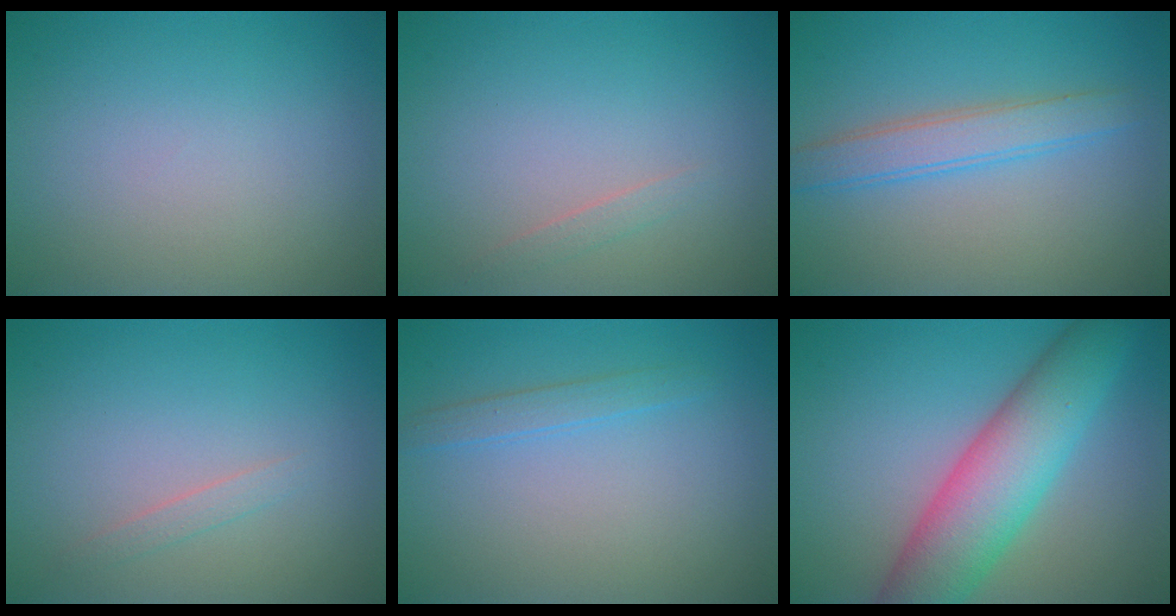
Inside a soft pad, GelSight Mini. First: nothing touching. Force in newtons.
{"total": 0.8, "press": 0.8, "slide": 0.0}
{"total": 3.1, "press": 3.1, "slide": 0.0}
{"total": 0.8, "press": 0.8, "slide": 0.1}
{"total": 1.3, "press": 1.3, "slide": 0.1}
{"total": 8.5, "press": 8.5, "slide": 0.1}